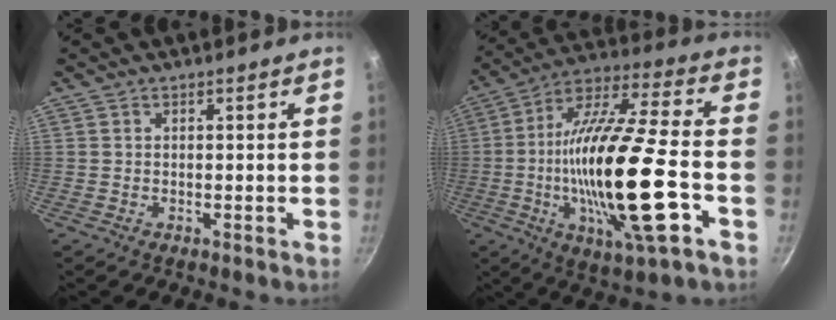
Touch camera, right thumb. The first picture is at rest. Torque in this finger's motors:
{"motor_torque": [2.15, 2.86, 2.70, -0.06, 0.83]}